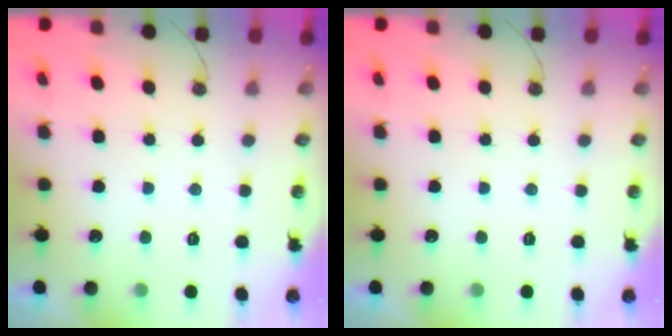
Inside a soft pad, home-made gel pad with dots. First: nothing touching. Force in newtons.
{"total": 0.0}